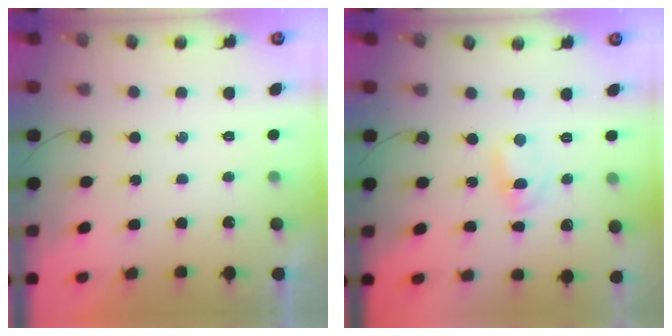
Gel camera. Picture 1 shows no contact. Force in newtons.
{"total": 2.3, "press": 2.3, "slide": 0.2}